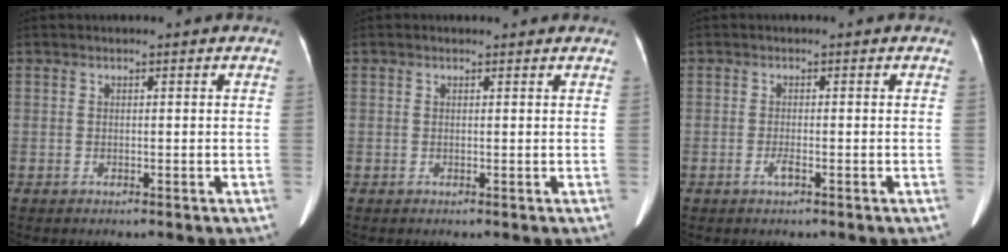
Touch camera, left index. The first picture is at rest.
{"total": 0.9, "force": [0.8, 0.4, 0.1], "torque": [-0.012, 0.003, 0.006]}
{"total": 1.1, "force": [-0.7, 0.0, 0.9], "torque": [-0.024, -0.002, -0.012]}